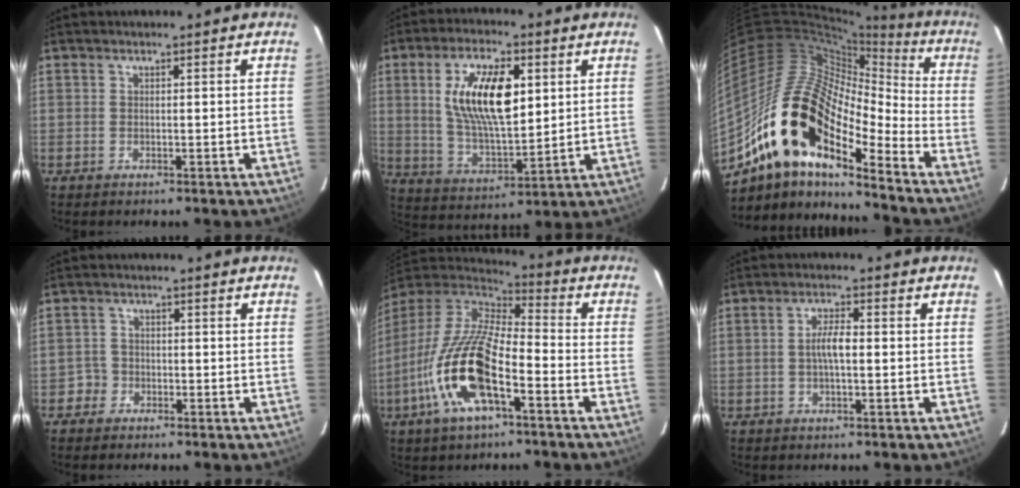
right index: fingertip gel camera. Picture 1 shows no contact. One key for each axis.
{"total": 15.6, "fx": 4.2, "fy": 6.5, "fz": 13.6, "tx": -0.252, "ty": 0.005, "tz": 0.085}
{"total": 21.0, "fx": -12.5, "fy": 8.1, "fz": 14.8, "tx": -0.255, "ty": -0.020, "tz": -0.251}
{"total": 2.6, "fx": -1.4, "fy": 2.1, "fz": -0.5, "tx": 0.011, "ty": 0.017, "tz": -0.024}
{"total": 18.9, "fx": -7.9, "fy": 6.4, "fz": 15.9, "tx": -0.325, "ty": -0.024, "tz": -0.160}
{"total": 3.6, "fx": -0.4, "fy": 0.8, "fz": 3.5, "tx": -0.068, "ty": 0.007, "tz": -0.005}